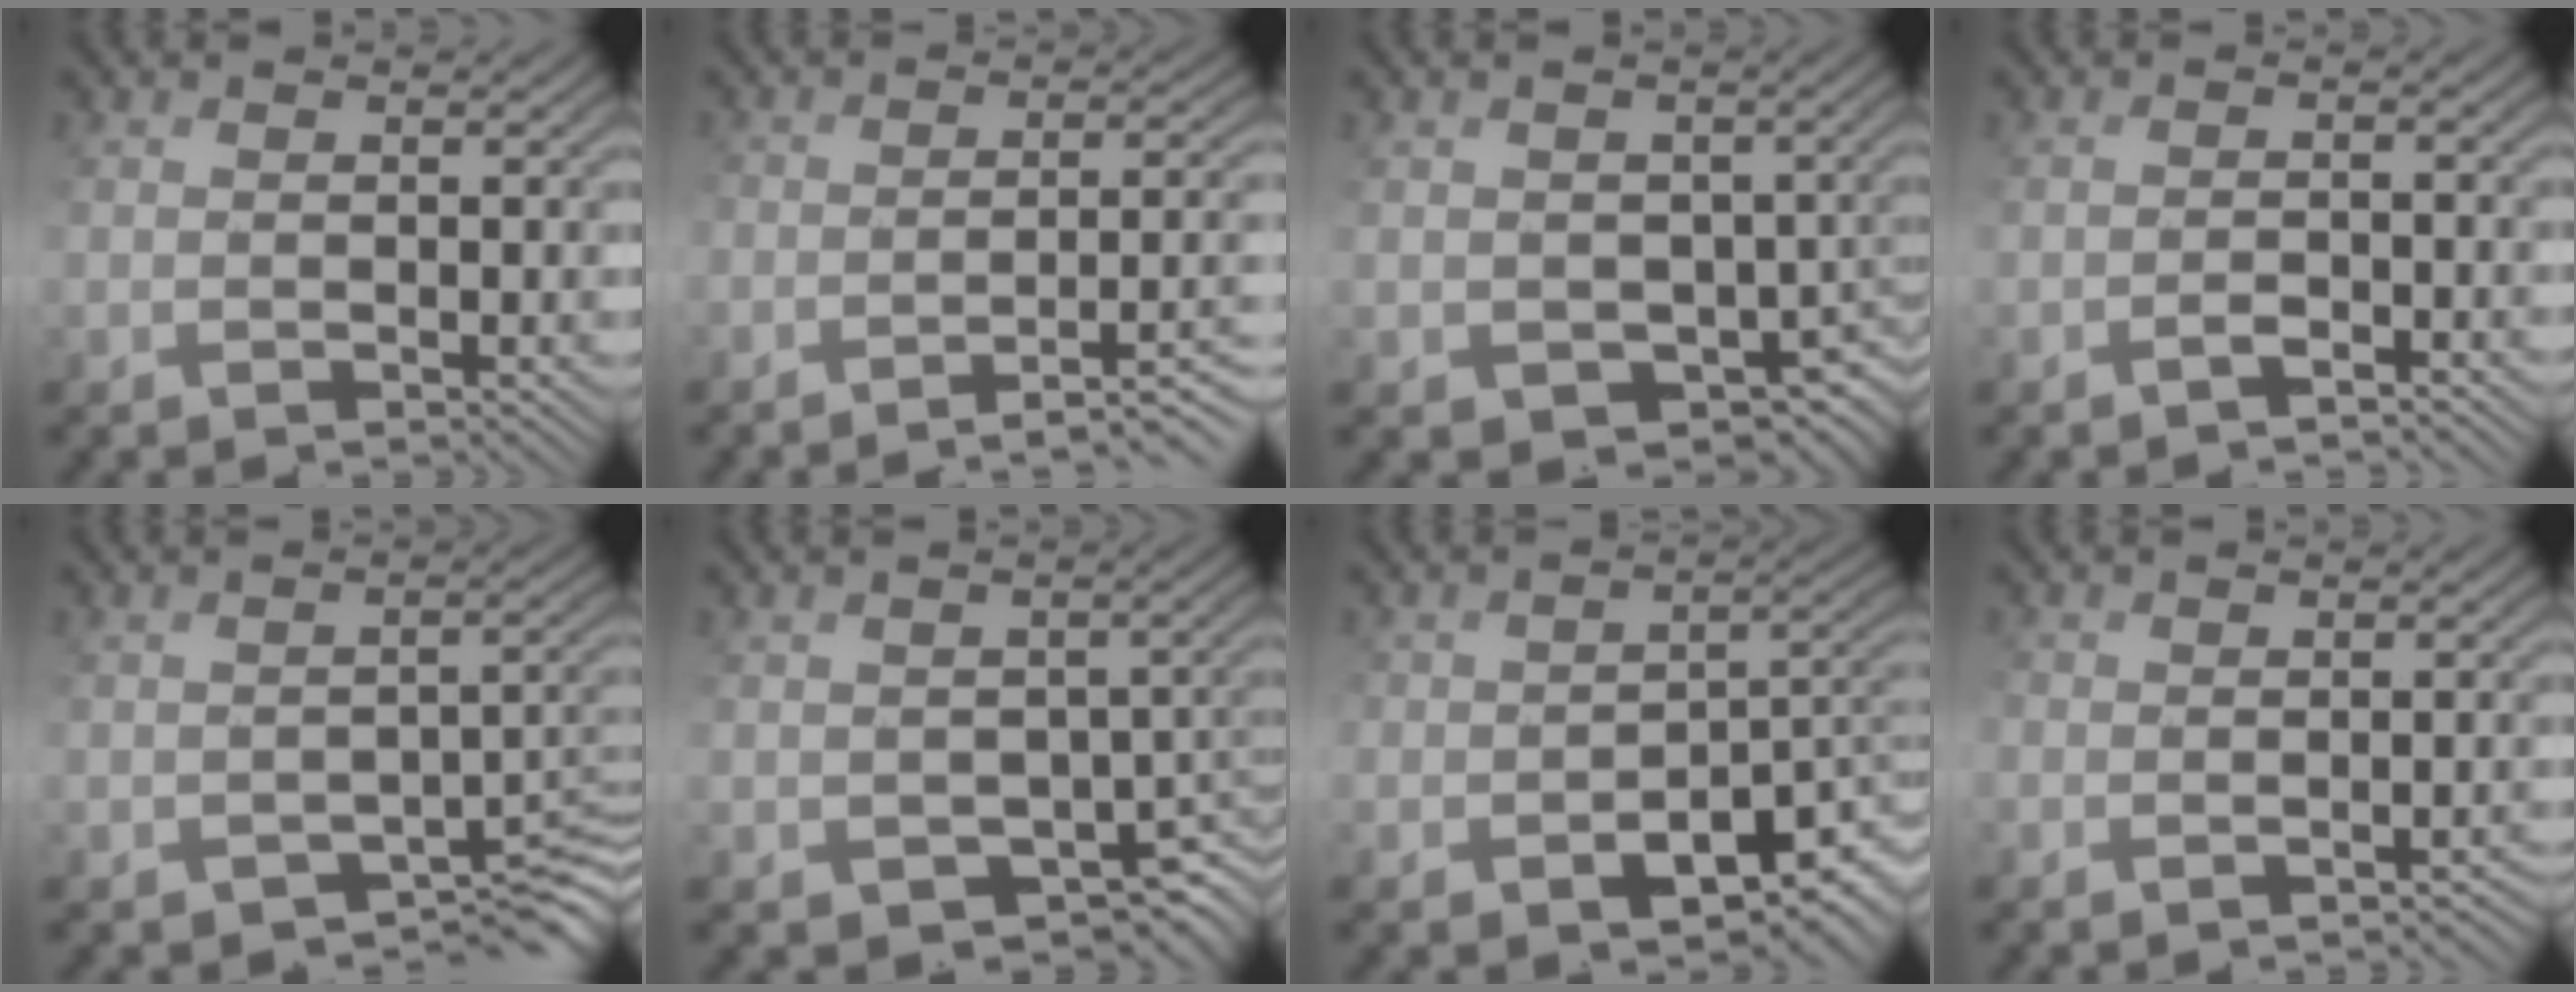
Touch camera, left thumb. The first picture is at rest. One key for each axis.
{"total": 6.5, "fx": -5.0, "fy": 1.2, "fz": 3.9, "tx": -0.044, "ty": 0.005, "tz": -0.064}
{"total": 5.4, "fx": -0.7, "fy": 4.7, "fz": 2.6, "tx": -0.052, "ty": -0.030, "tz": -0.009}
{"total": 1.5, "fx": -1.4, "fy": 0.0, "fz": 0.5, "tx": 0.000, "ty": 0.005, "tz": -0.024}
{"total": 6.1, "fx": -3.9, "fy": 3.4, "fz": 3.1, "tx": -0.034, "ty": -0.026, "tz": -0.050}
{"total": 7.0, "fx": -2.4, "fy": 5.6, "fz": 3.5, "tx": -0.054, "ty": -0.024, "tz": -0.028}
{"total": 10.3, "fx": -5.4, "fy": 7.0, "fz": 5.3, "tx": -0.077, "ty": -0.031, "tz": -0.068}
{"total": 3.3, "fx": -2.6, "fy": 1.8, "fz": 1.0, "tx": 0.002, "ty": -0.001, "tz": -0.033}